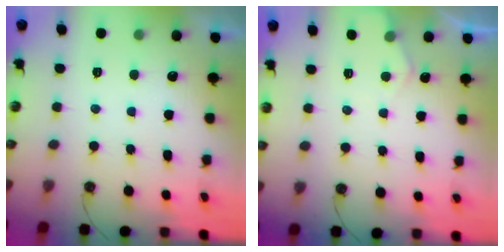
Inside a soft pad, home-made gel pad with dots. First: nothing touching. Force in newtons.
{"total": 3.8, "press": 3.8, "slide": 0.5}